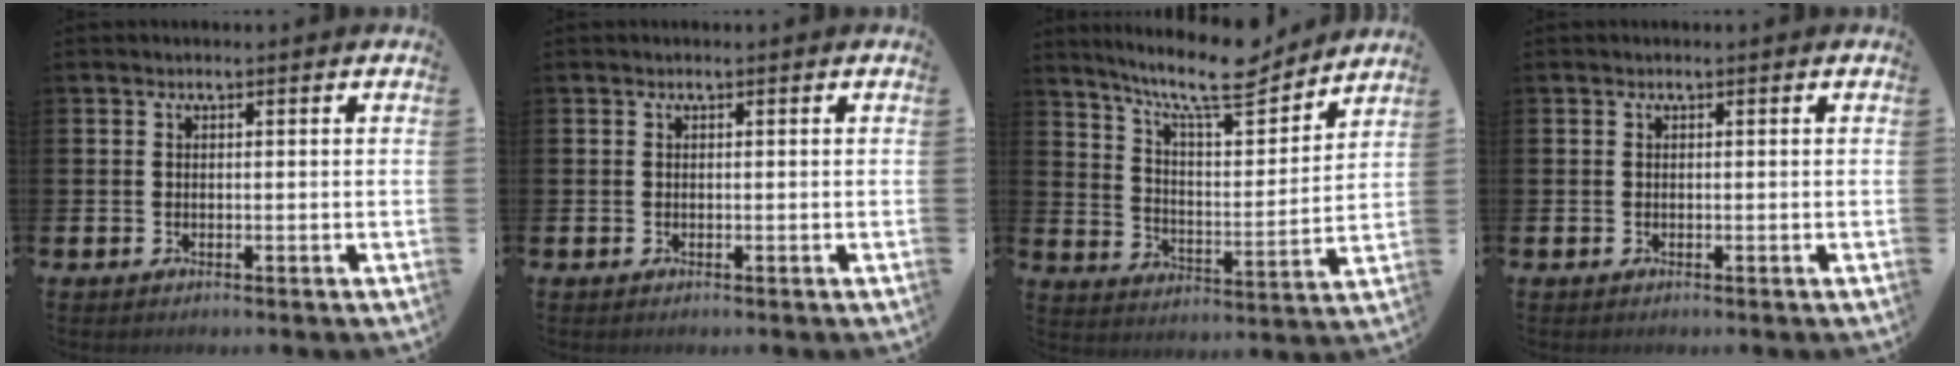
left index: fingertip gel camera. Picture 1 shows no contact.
{"total": 0.0}
{"total": 11.7, "force": [10.0, 2.5, 5.7], "torque": [-0.123, -0.059, 0.172]}
{"total": 0.0}